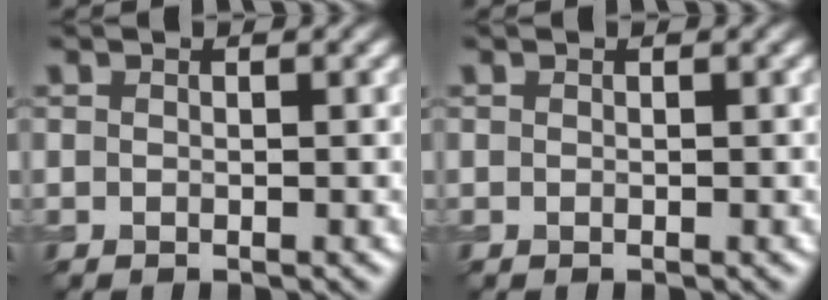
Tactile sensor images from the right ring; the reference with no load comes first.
{"total": 0.0}